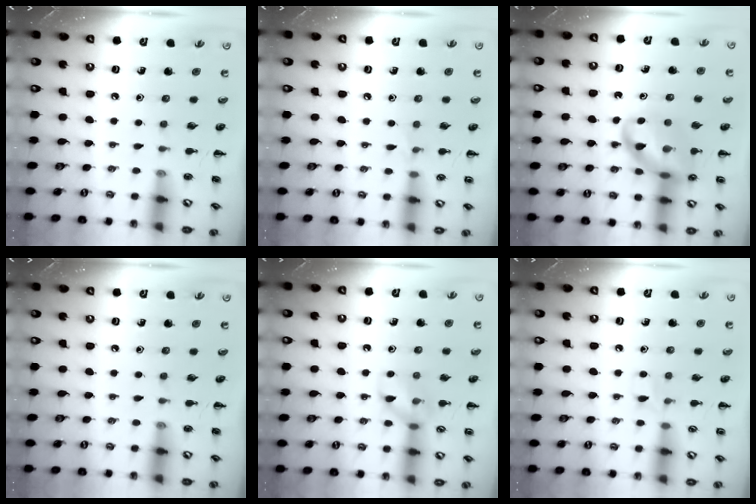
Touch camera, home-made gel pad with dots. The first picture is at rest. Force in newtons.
{"total": 3.9, "press": 3.7, "slide": 1.3}
{"total": 13.8, "press": 13.6, "slide": 2.7}
{"total": 0.0}
{"total": 9.1, "press": 9.1, "slide": 1.1}
{"total": 4.6, "press": 4.2, "slide": 1.6}